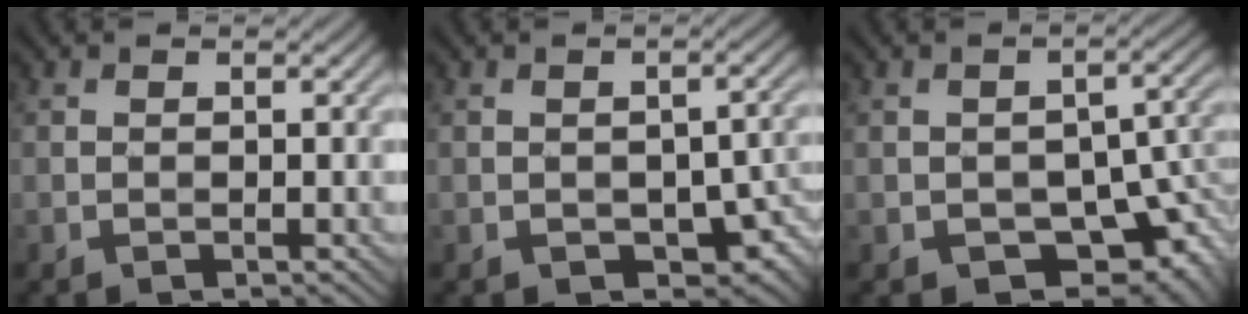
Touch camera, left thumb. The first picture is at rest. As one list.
[{"total": 7.5, "force": [-2.8, 4.3, 5.4], "torque": [-0.079, -0.020, -0.030]}, {"total": 11.1, "force": [-5.0, 6.5, 7.5], "torque": [-0.098, -0.014, -0.066]}]